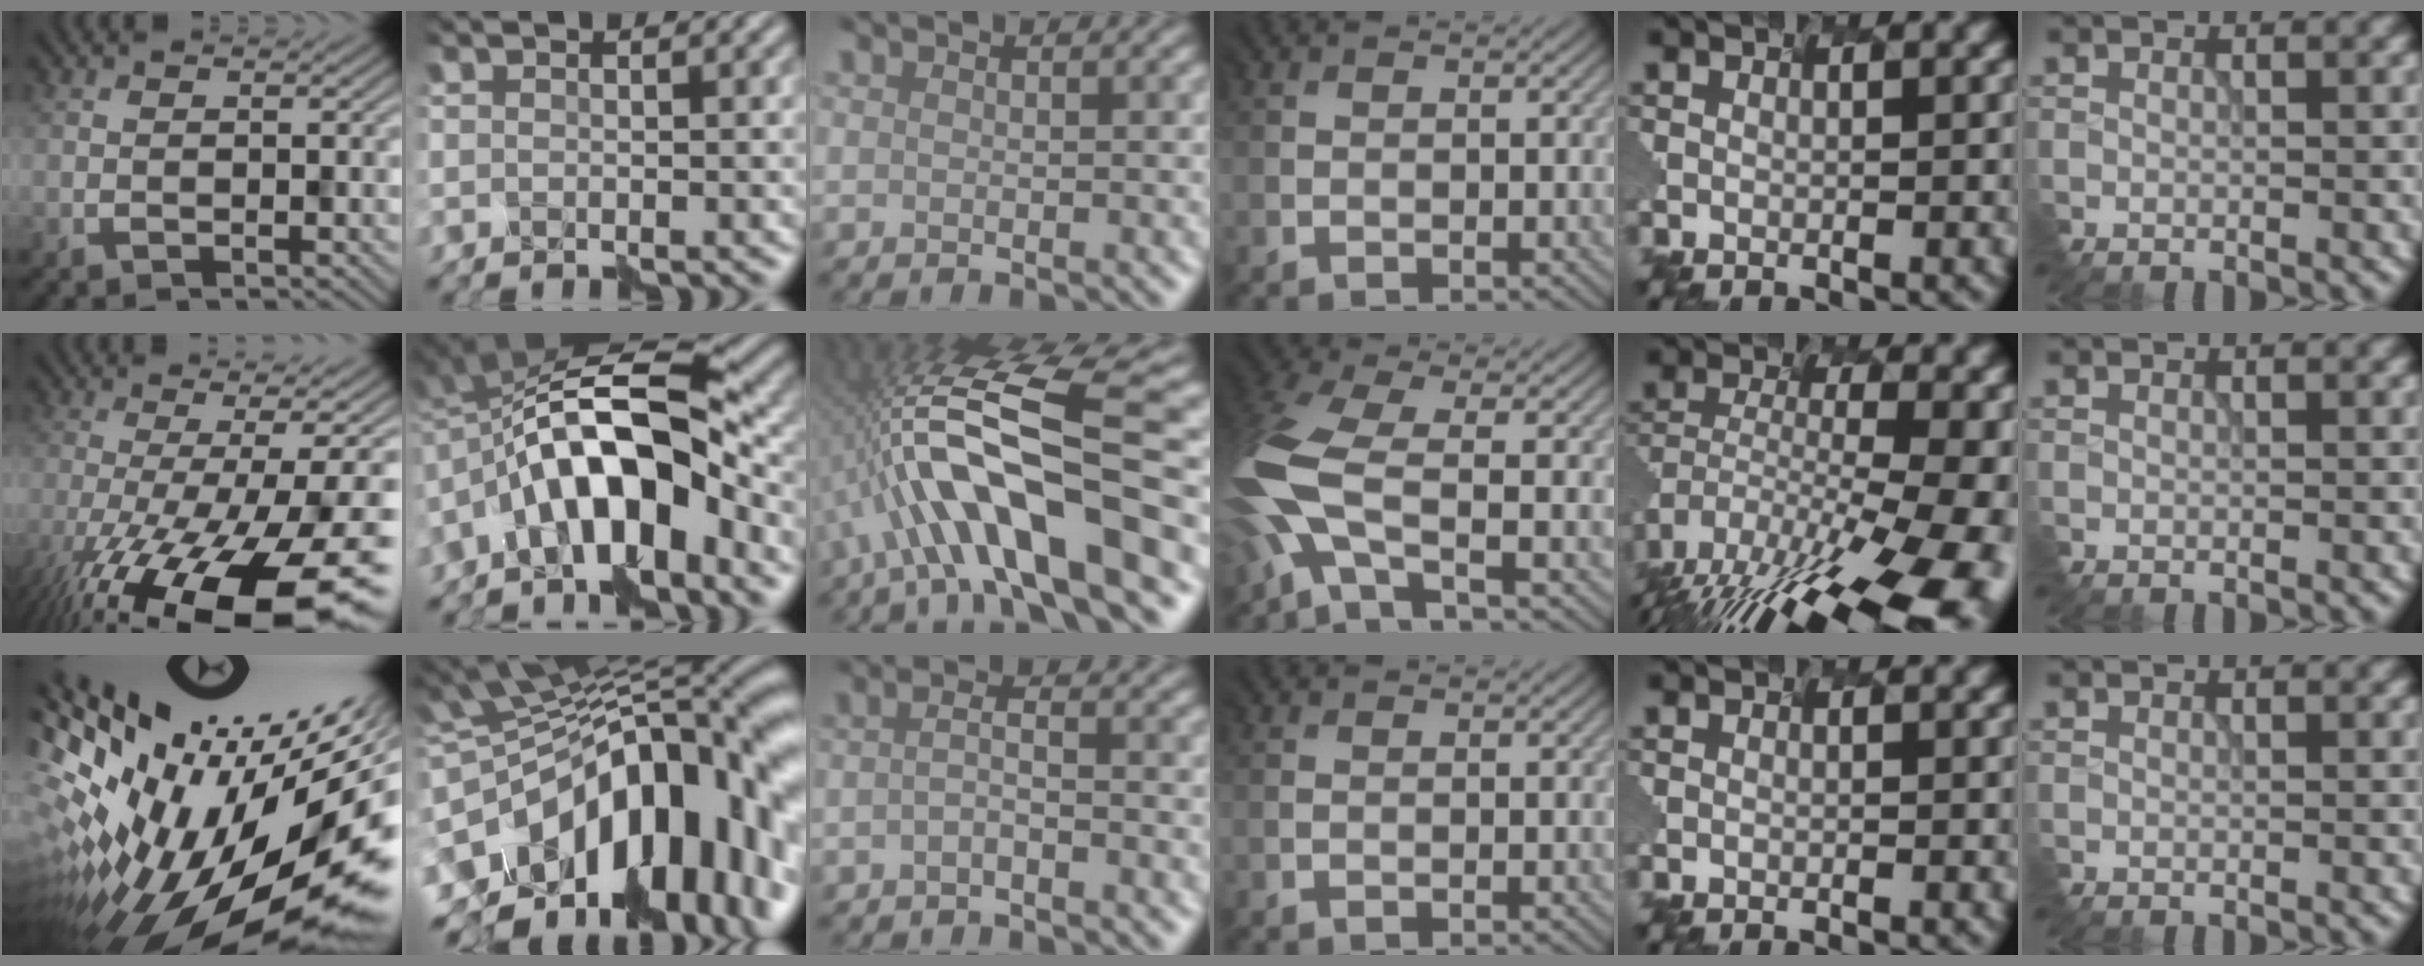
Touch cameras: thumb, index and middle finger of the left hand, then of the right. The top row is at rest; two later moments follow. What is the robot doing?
{"motion": "assemble", "object": "spray bottle"}